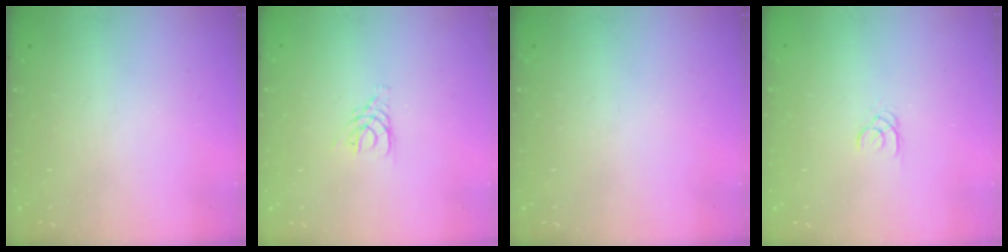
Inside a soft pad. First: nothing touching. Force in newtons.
{"total": 4.8, "press": 4.8, "slide": 0.5}
{"total": 0.0}
{"total": 1.8, "press": 1.7, "slide": 0.2}